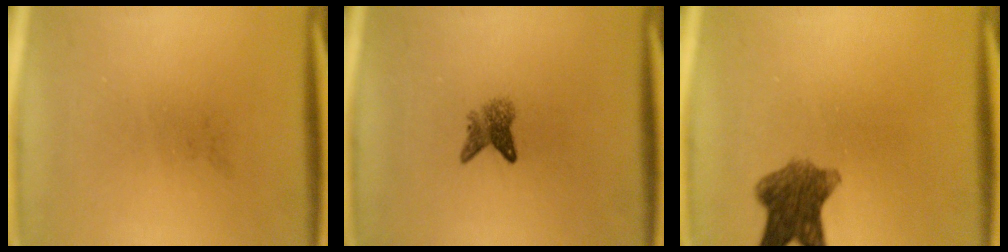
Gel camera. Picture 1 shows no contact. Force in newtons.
{"total": 2.6}
{"total": 7.2}